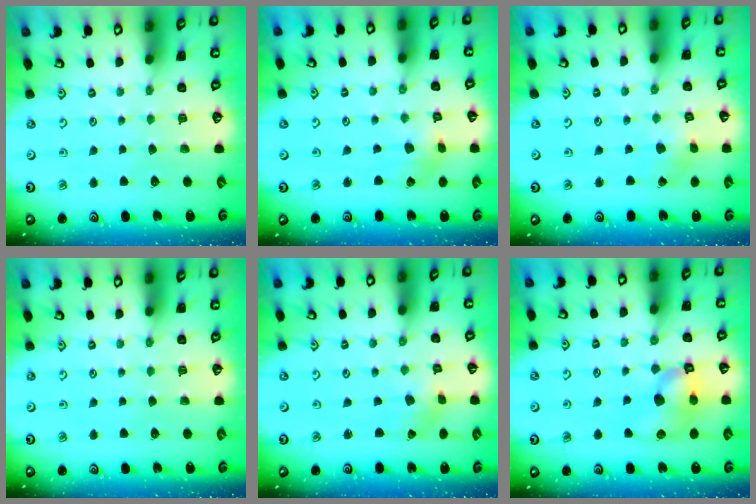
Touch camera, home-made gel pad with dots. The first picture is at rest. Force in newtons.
{"total": 2.6, "press": 2.6, "slide": 0.4}
{"total": 2.5, "press": 2.5, "slide": 0.3}
{"total": 0.0}
{"total": 1.1, "press": 1.1, "slide": 0.2}
{"total": 11.3, "press": 11.2, "slide": 1.6}